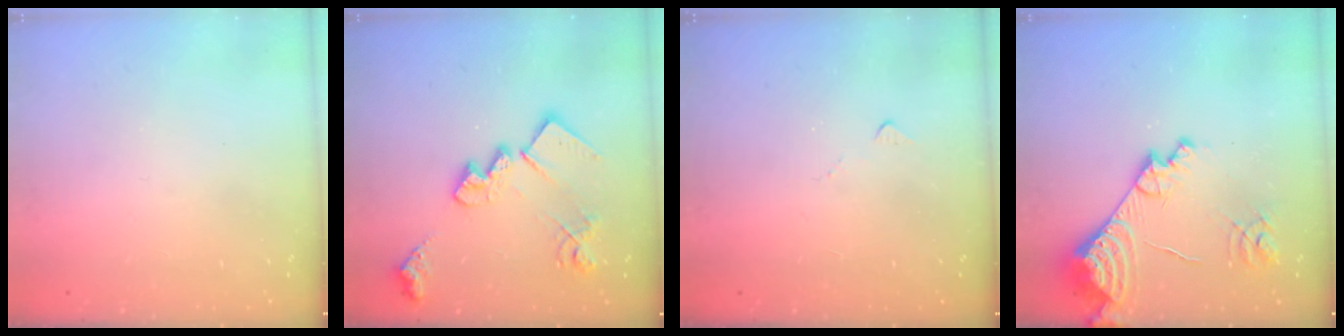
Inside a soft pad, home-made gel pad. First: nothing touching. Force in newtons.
{"total": 19.8, "press": 19.8, "slide": 1.0}
{"total": 5.0, "press": 5.0, "slide": 0.7}
{"total": 16.1, "press": 16.0, "slide": 1.8}